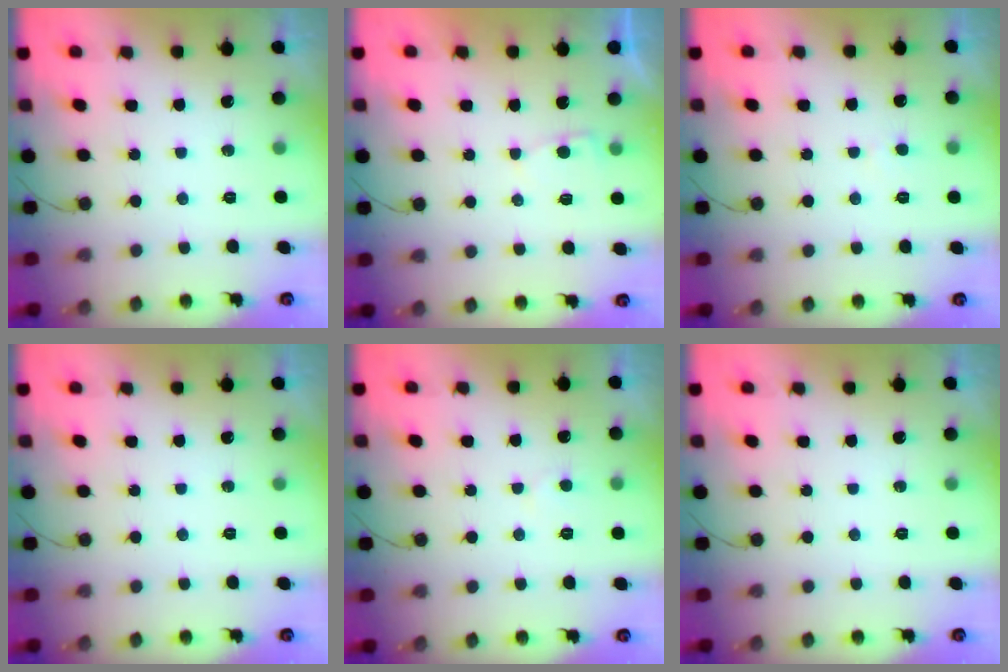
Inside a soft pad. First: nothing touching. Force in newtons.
{"total": 2.3, "press": 2.3, "slide": 0.2}
{"total": 2.1, "press": 2.1, "slide": 0.1}
{"total": 0.0}
{"total": 3.0, "press": 3.0, "slide": 0.3}
{"total": 0.0}